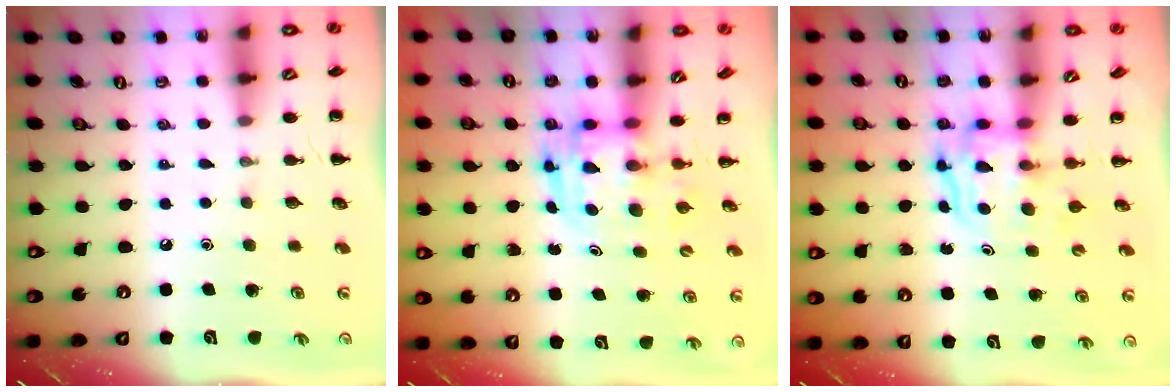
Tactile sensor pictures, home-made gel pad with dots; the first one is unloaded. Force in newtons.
{"total": 3.3, "press": 3.2, "slide": 0.7}
{"total": 3.5, "press": 3.4, "slide": 0.3}